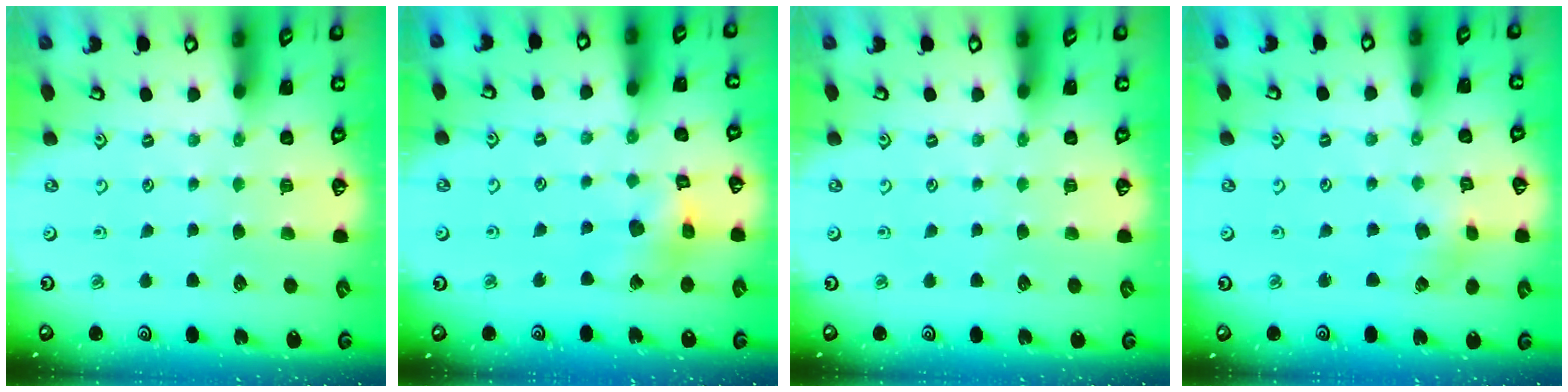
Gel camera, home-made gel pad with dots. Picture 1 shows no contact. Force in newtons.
{"total": 11.2, "press": 11.1, "slide": 1.4}
{"total": 0.0}
{"total": 2.2, "press": 2.1, "slide": 0.6}